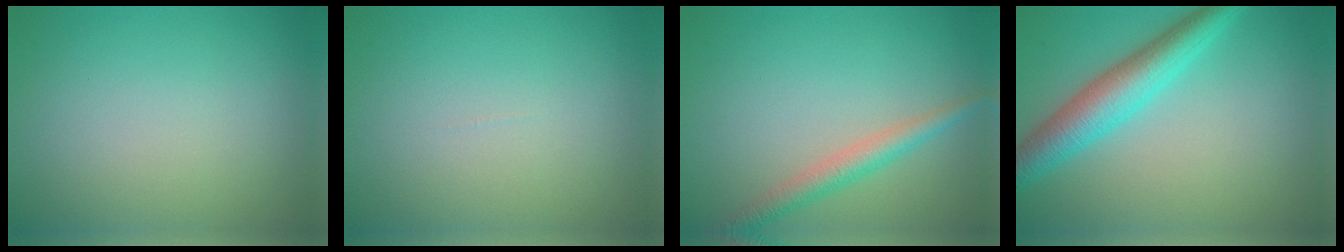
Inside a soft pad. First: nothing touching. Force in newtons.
{"total": 0.0}
{"total": 2.7, "press": 2.7, "slide": 0.1}
{"total": 5.1, "press": 5.1, "slide": 0.2}